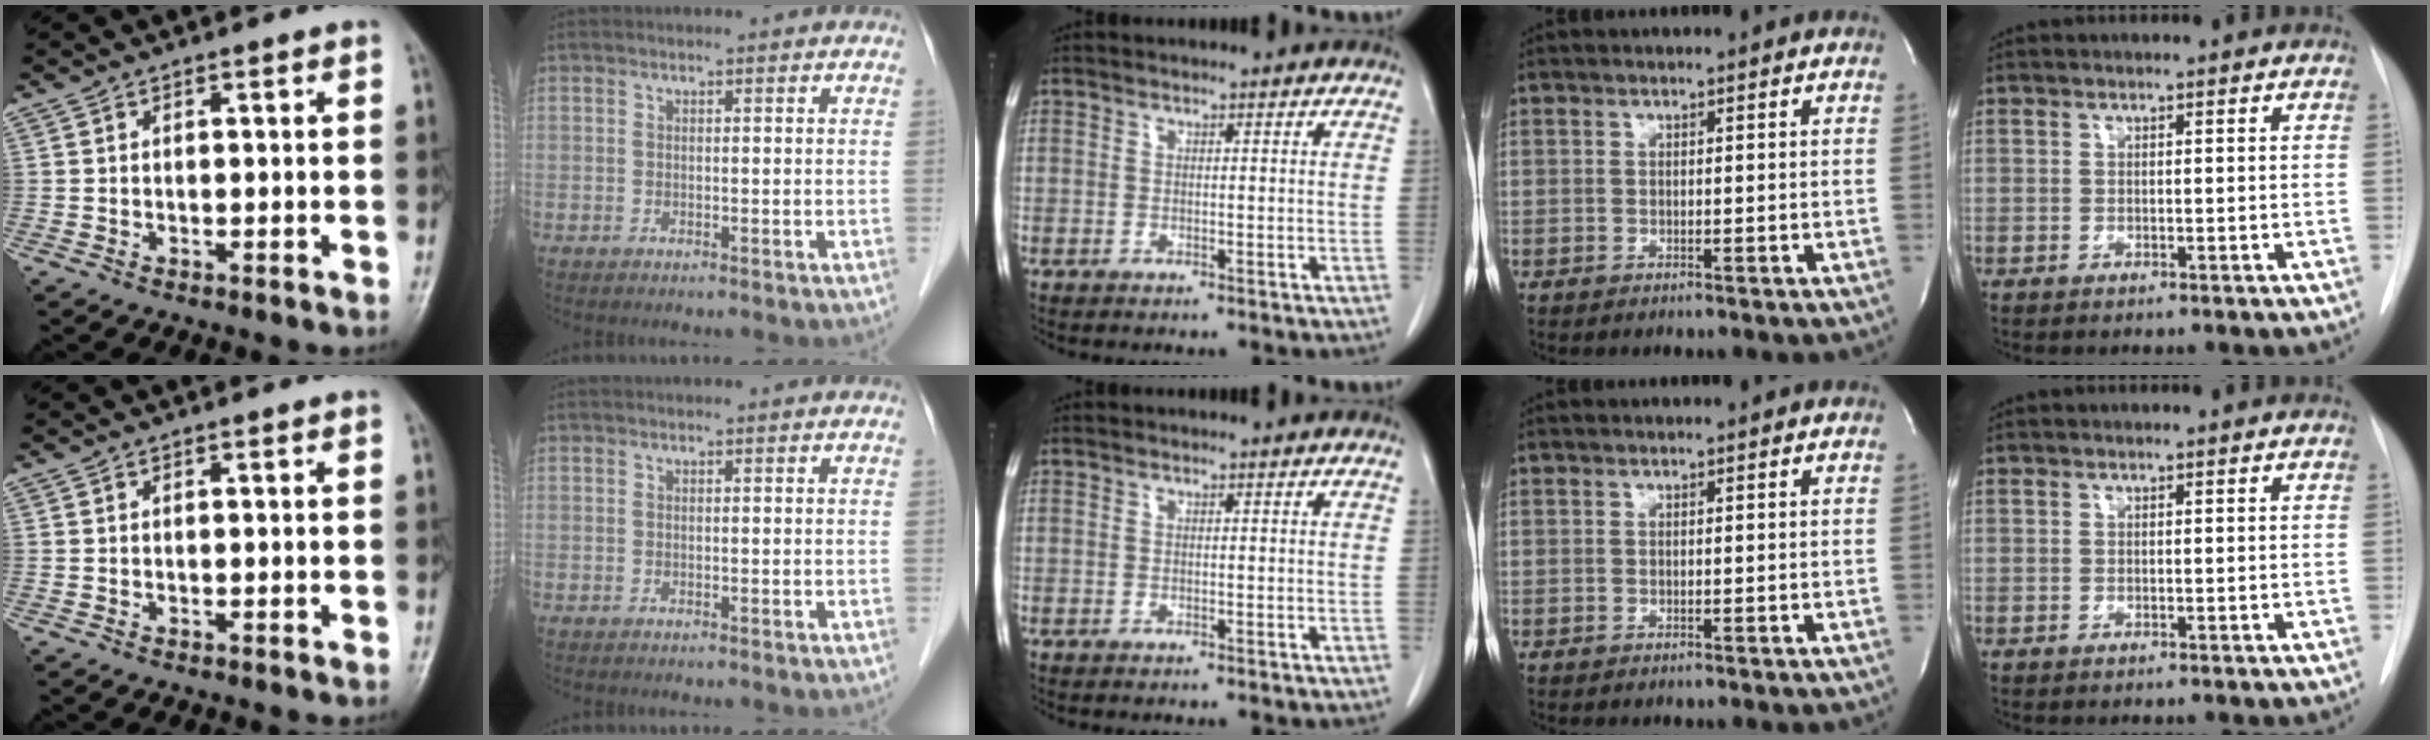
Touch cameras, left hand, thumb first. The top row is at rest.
{}